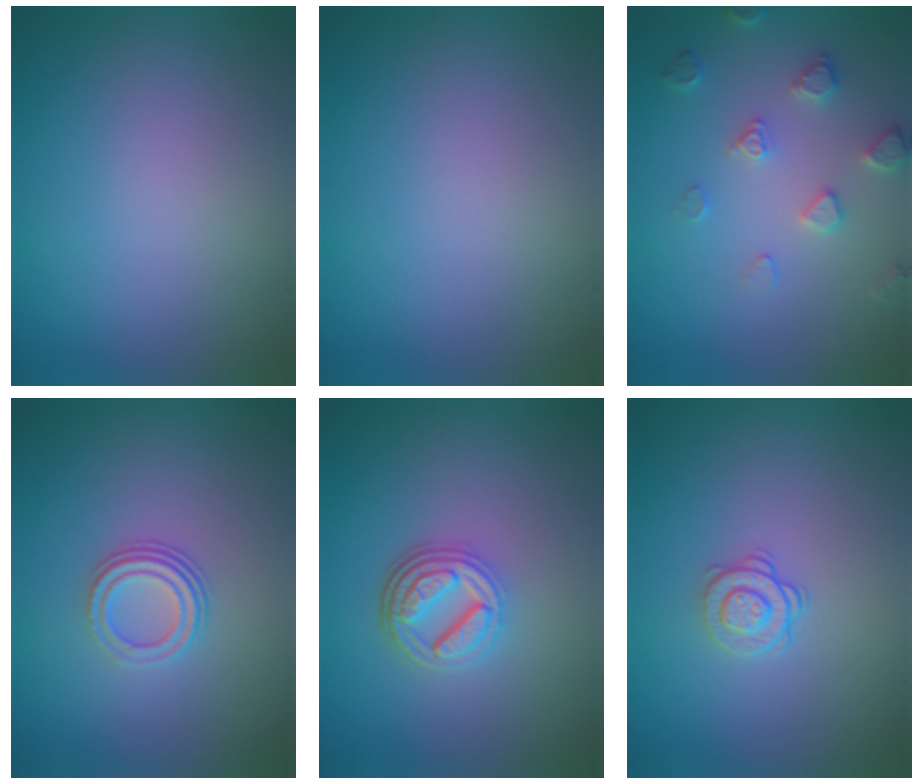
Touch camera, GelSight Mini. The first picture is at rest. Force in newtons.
{"total": 0.0}
{"total": 2.9, "press": 2.8, "slide": 0.7}
{"total": 2.9, "press": 2.0, "slide": 2.0}
{"total": 4.5, "press": 3.4, "slide": 2.9}
{"total": 1.7, "press": 1.3, "slide": 1.1}